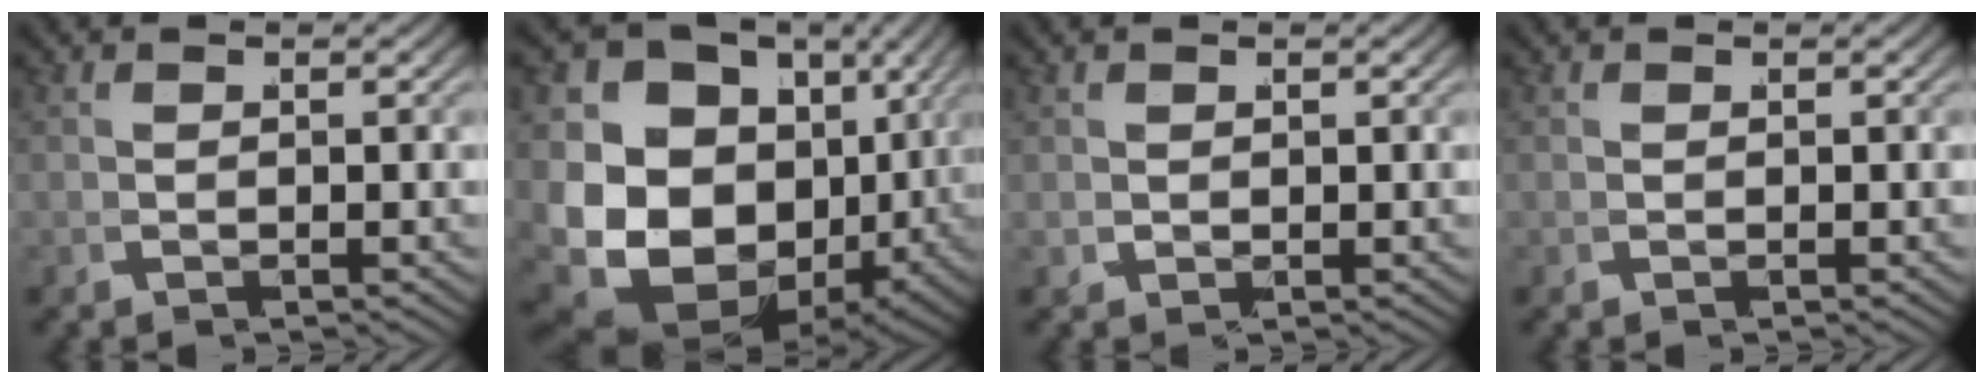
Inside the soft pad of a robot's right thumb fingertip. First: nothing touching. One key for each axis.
{"total": 19.8, "fx": -0.2, "fy": 15.2, "fz": 12.7, "tx": -0.258, "ty": -0.070, "tz": 0.018}
{"total": 1.5, "fx": 0.5, "fy": 1.4, "fz": 0.5, "tx": -0.022, "ty": -0.001, "tz": 0.011}
{"total": 0.0}